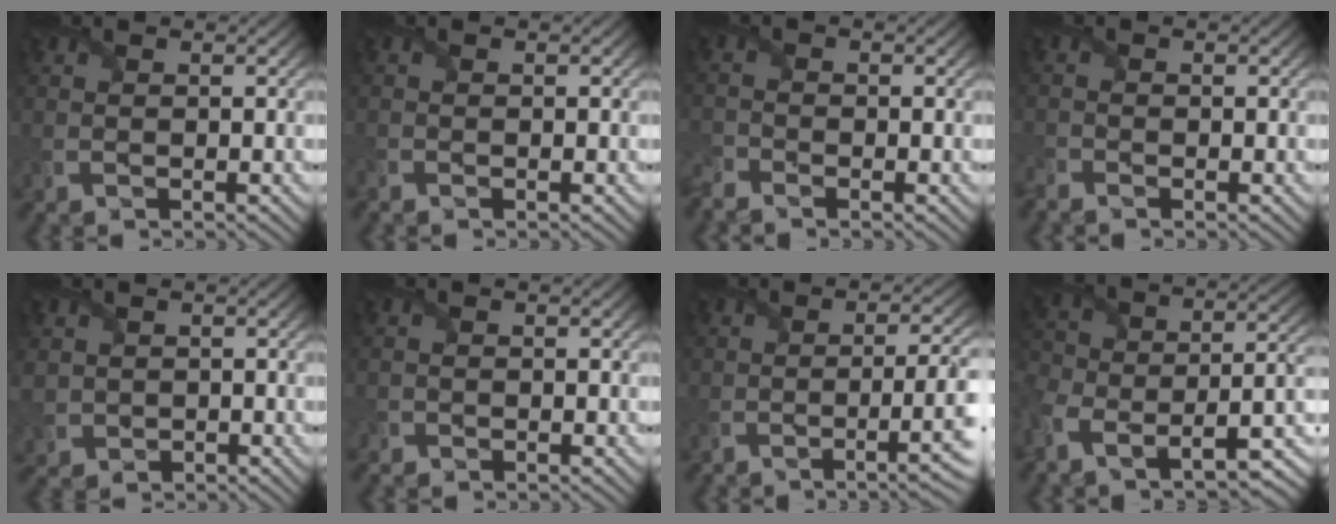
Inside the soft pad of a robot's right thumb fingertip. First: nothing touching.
{"total": 0.7, "force": [-0.7, 0.2, 0.1], "torque": [-0.004, -0.005, -0.013]}
{"total": 2.4, "force": [-2.3, 0.7, 0.5], "torque": [-0.014, -0.012, -0.057]}
{"total": 1.5, "force": [-1.5, 0.3, 0.2], "torque": [-0.010, -0.012, -0.039]}
{"total": 2.6, "force": [0.2, 2.6, 0.4], "torque": [-0.025, -0.013, 0.002]}
{"total": 0.6, "force": [-0.5, 0.3, -0.1], "torque": [0.004, -0.004, -0.009]}
{"total": 7.4, "force": [-1.7, 1.8, 6.9], "torque": [-0.094, -0.009, -0.029]}
{"total": 11.7, "force": [-7.1, 6.2, 6.9], "torque": [-0.151, -0.040, -0.111]}